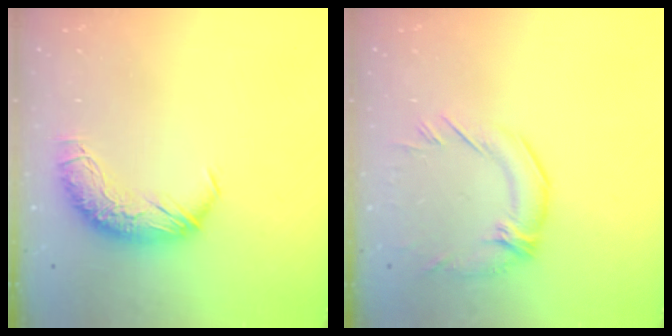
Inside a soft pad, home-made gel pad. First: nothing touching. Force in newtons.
{"total": 2.1, "press": 1.4, "slide": 1.6}